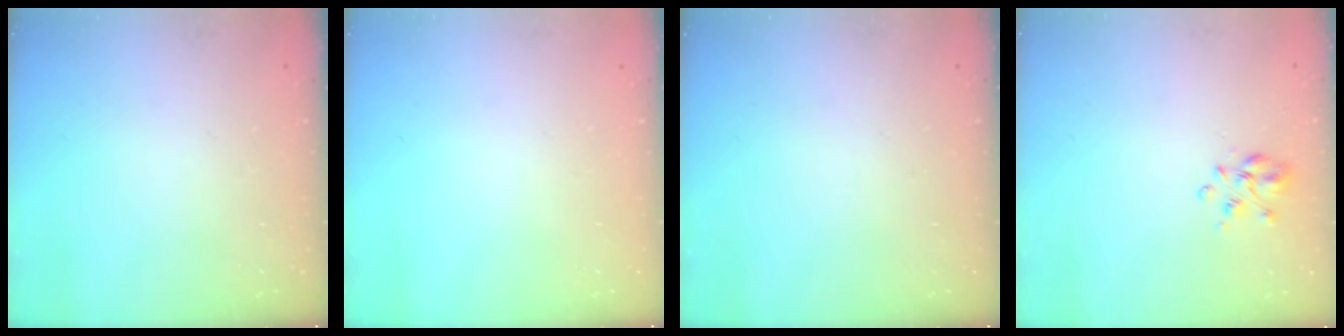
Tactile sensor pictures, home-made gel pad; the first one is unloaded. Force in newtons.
{"total": 0.0}
{"total": 0.0}
{"total": 3.9, "press": 3.8, "slide": 0.8}